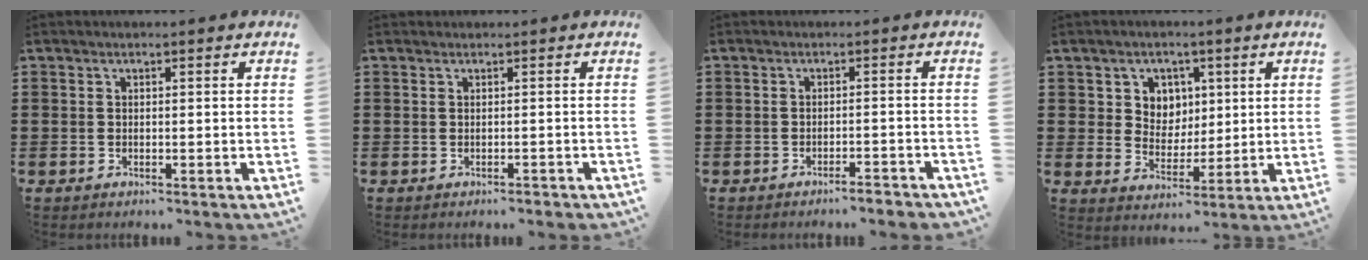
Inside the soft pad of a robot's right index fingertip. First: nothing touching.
{"total": 0.0}
{"total": 2.0, "force": [-1.9, -0.1, 0.4], "torque": [-0.011, 0.000, -0.039]}
{"total": 4.8, "force": [2.1, 4.3, 0.7], "torque": [-0.031, 0.007, 0.034]}